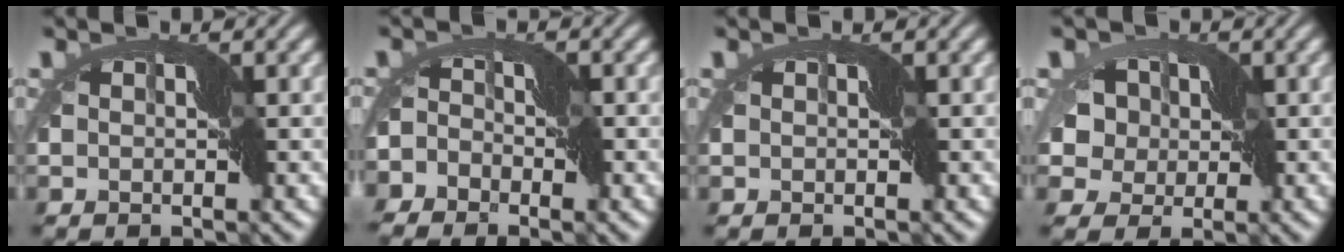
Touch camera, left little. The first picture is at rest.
{"total": 5.3, "force": [-4.1, 3.0, 1.4], "torque": [-0.015, -0.001, -0.068]}
{"total": 0.0}
{"total": 7.3, "force": [0.2, 6.5, 3.4], "torque": [-0.048, 0.032, -0.028]}